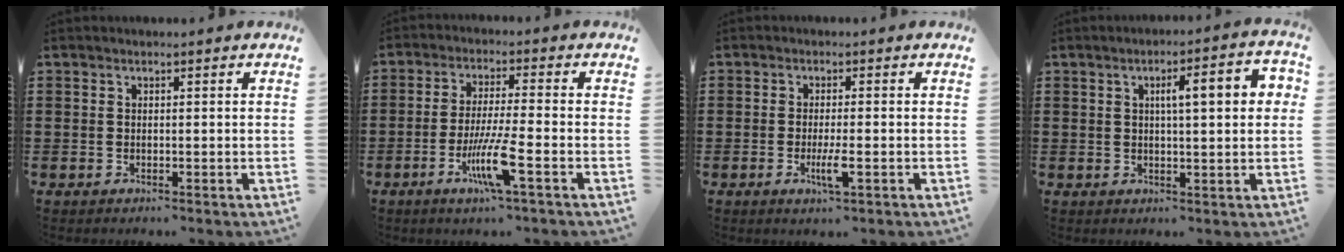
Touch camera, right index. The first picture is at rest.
{"total": 7.8, "force": [-3.5, 0.4, 6.9], "torque": [-0.136, -0.014, -0.067]}
{"total": 3.6, "force": [-1.3, 0.4, 3.3], "torque": [-0.062, -0.009, -0.024]}
{"total": 6.1, "force": [1.4, 1.3, 5.8], "torque": [-0.095, 0.000, 0.015]}